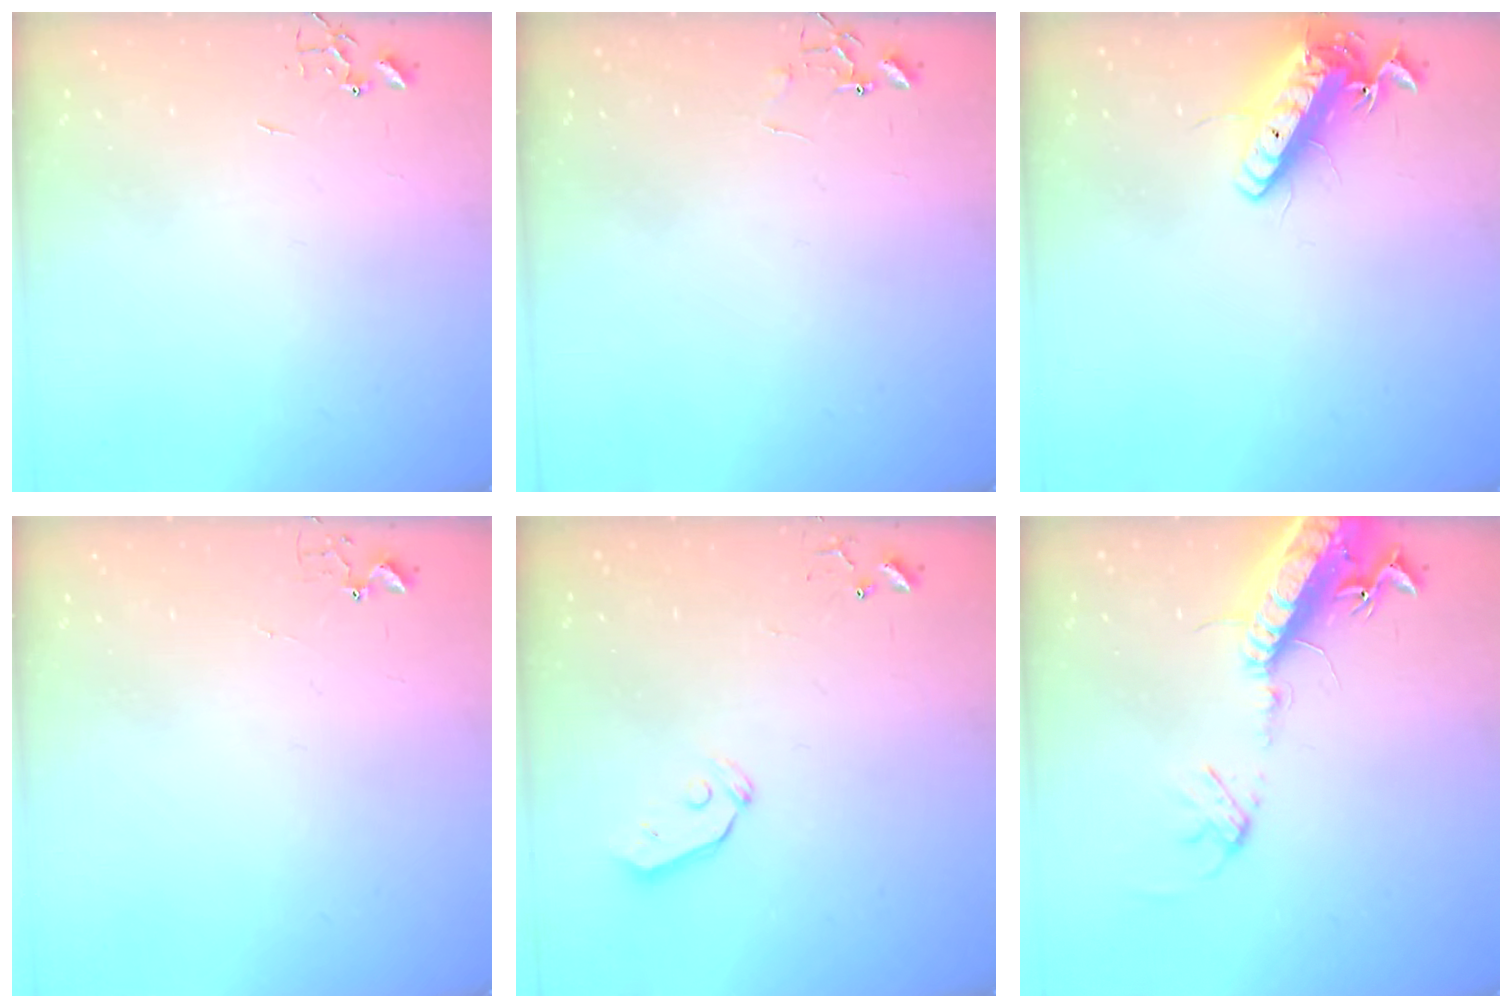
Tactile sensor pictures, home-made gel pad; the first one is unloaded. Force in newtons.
{"total": 5.5, "press": 5.4, "slide": 0.4}
{"total": 14.1, "press": 13.9, "slide": 2.4}
{"total": 2.9, "press": 2.9, "slide": 0.3}
{"total": 4.9, "press": 4.8, "slide": 0.9}
{"total": 17.8, "press": 17.3, "slide": 4.1}